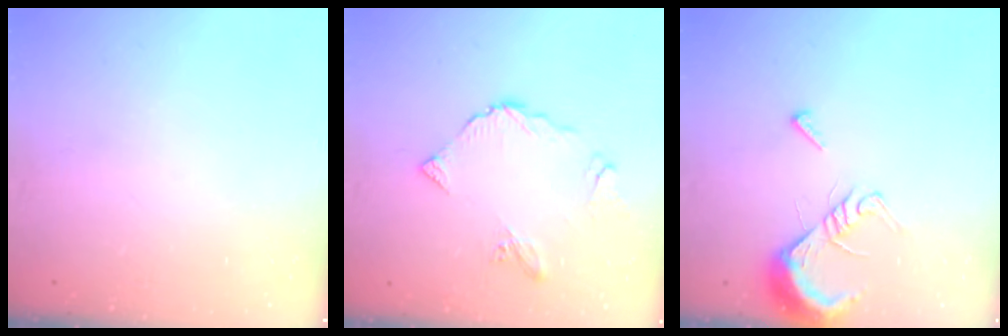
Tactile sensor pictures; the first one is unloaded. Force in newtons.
{"total": 7.5, "press": 7.5, "slide": 0.8}
{"total": 9.5, "press": 9.4, "slide": 0.9}